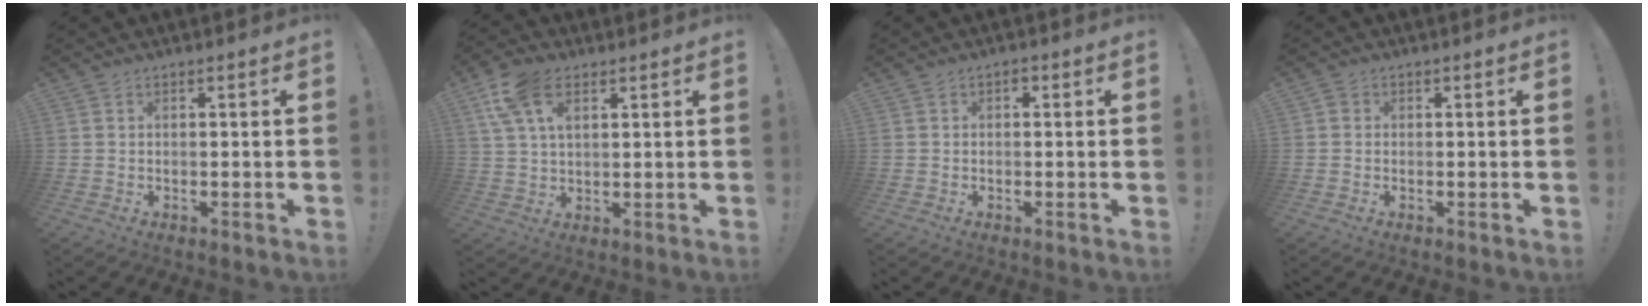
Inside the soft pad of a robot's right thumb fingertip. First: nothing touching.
{"total": 11.0, "force": [5.0, 6.2, 7.7], "torque": [-0.154, -0.006, 0.095]}
{"total": 0.9, "force": [-0.3, 0.8, 0.4], "torque": [-0.006, 0.004, -0.007]}
{"total": 1.0, "force": [0.1, 0.9, 0.4], "torque": [-0.006, 0.003, 0.002]}